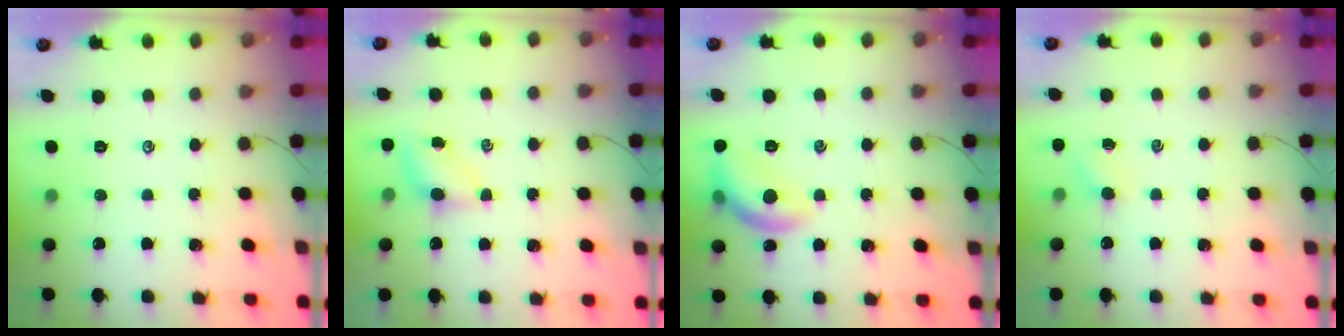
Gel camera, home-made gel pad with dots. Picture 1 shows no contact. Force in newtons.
{"total": 5.0, "press": 4.9, "slide": 1.1}
{"total": 12.7, "press": 12.7, "slide": 0.8}
{"total": 2.7, "press": 2.6, "slide": 0.8}